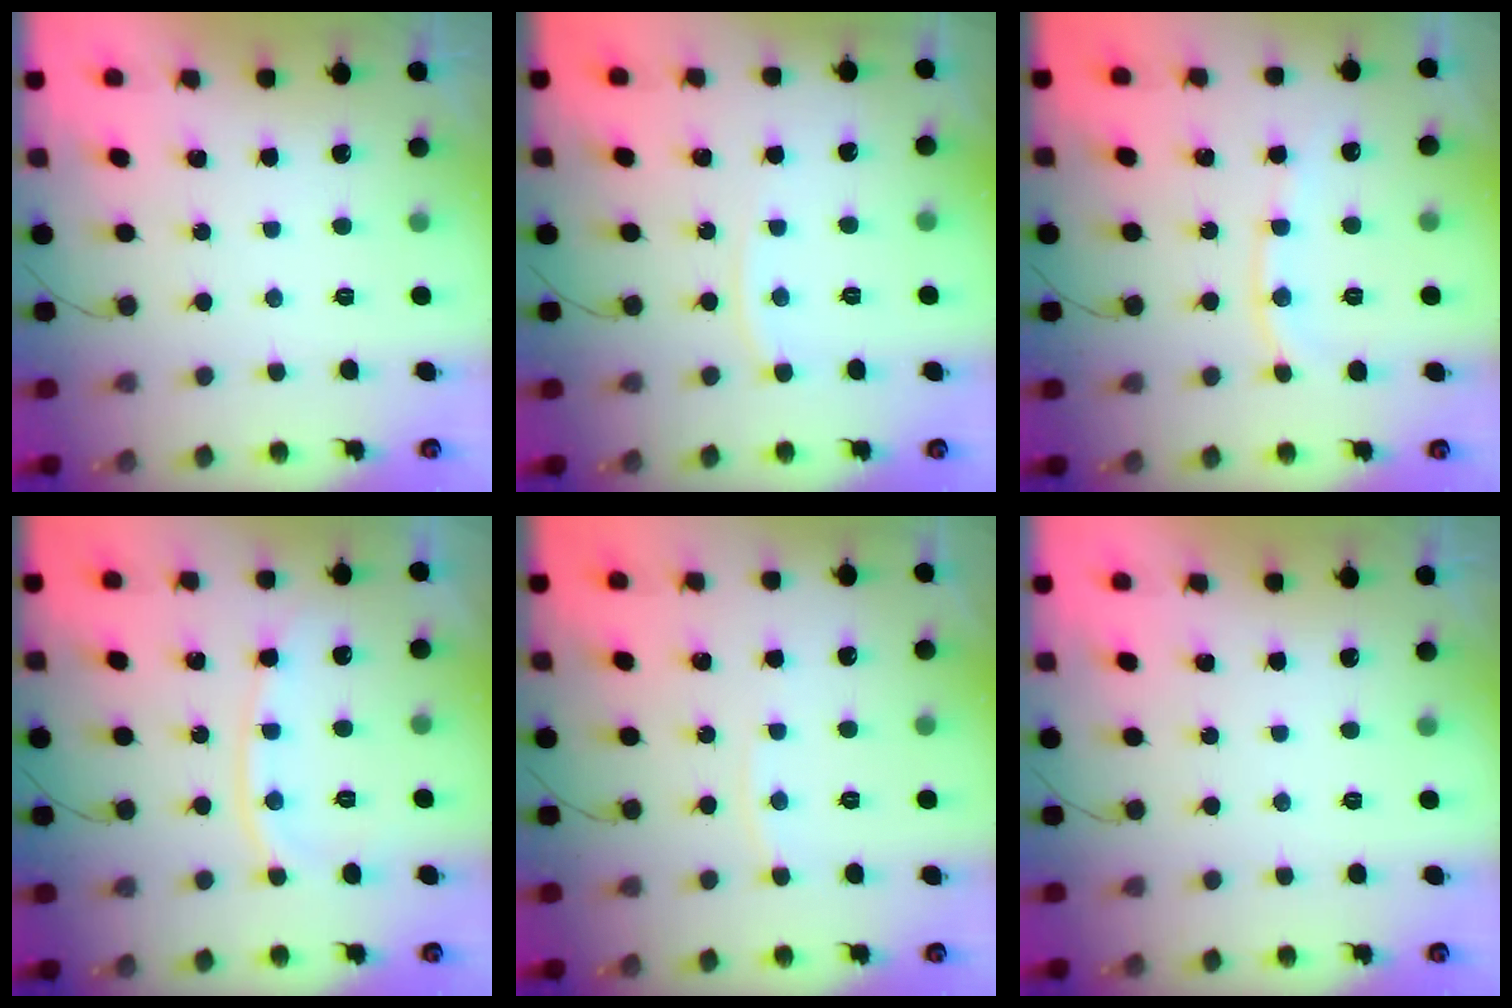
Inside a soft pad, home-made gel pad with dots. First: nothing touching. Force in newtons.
{"total": 4.6, "press": 4.5, "slide": 0.6}
{"total": 7.7, "press": 7.6, "slide": 1.1}
{"total": 9.8, "press": 9.7, "slide": 1.2}
{"total": 2.7, "press": 2.7, "slide": 0.4}
{"total": 0.0}